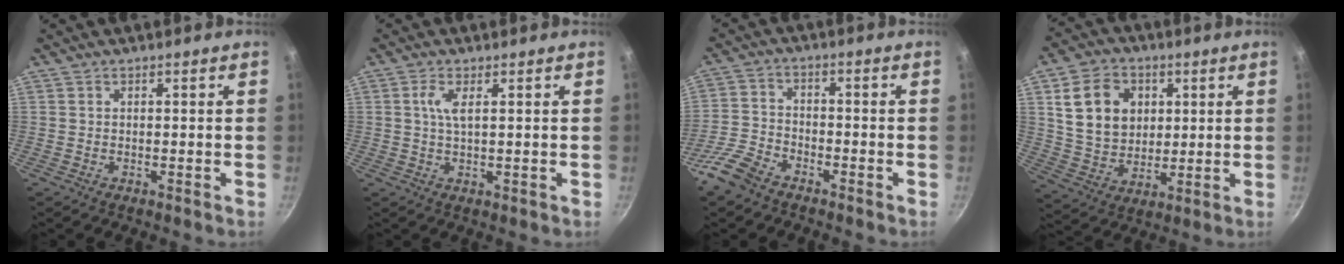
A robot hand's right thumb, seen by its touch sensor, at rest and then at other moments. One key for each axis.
{"total": 3.4, "fx": 0.9, "fy": 0.9, "fz": 3.2, "tx": -0.072, "ty": 0.001, "tz": 0.019}
{"total": 7.5, "fx": -5.3, "fy": 3.9, "fz": 3.5, "tx": -0.071, "ty": 0.034, "tz": -0.115}
{"total": 14.2, "fx": 3.9, "fy": 11.2, "fz": 7.8, "tx": -0.115, "ty": -0.006, "tz": 0.078}